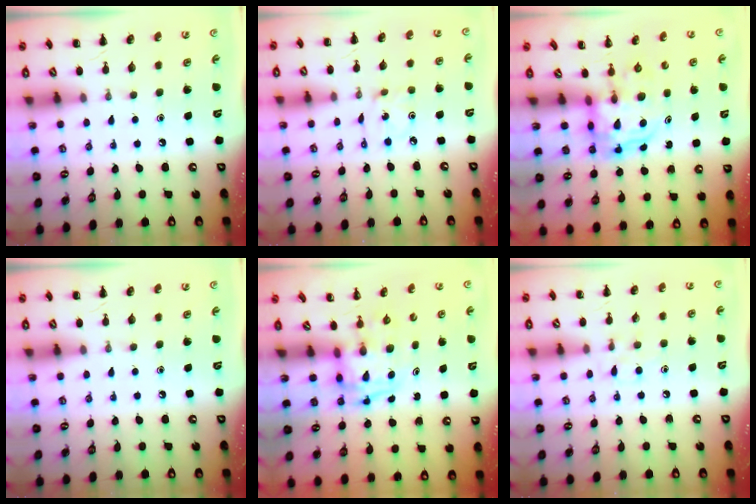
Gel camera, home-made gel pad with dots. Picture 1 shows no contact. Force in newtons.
{"total": 1.8, "press": 1.7, "slide": 0.5}
{"total": 4.4, "press": 4.3, "slide": 1.1}
{"total": 0.0}
{"total": 3.3, "press": 3.3, "slide": 0.5}
{"total": 6.0, "press": 5.7, "slide": 1.9}